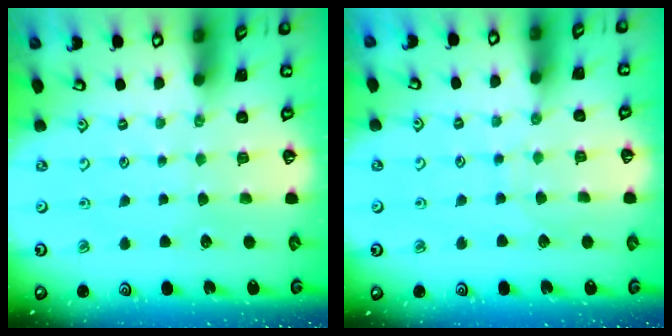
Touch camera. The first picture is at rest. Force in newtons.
{"total": 5.6, "press": 5.6, "slide": 0.5}